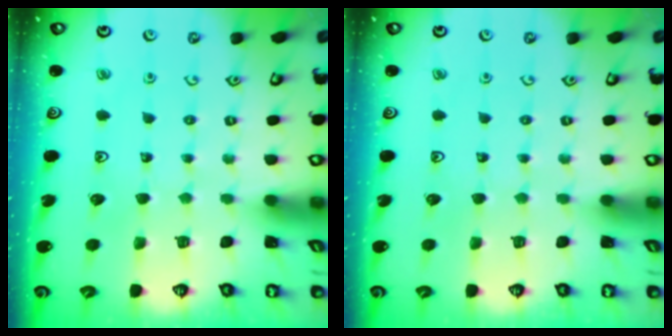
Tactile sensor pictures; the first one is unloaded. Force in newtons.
{"total": 0.0}